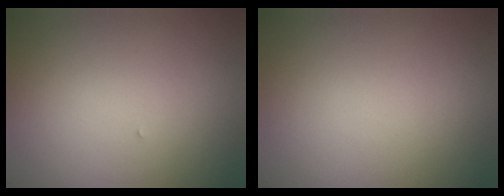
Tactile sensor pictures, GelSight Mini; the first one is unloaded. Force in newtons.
{"total": 0.0}